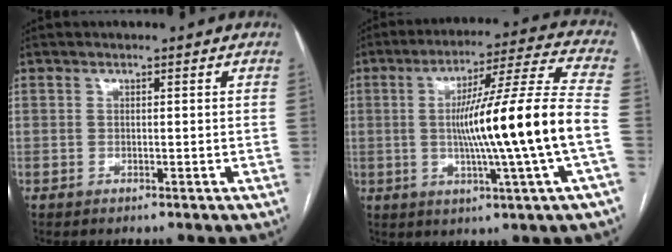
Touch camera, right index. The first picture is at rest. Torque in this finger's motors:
{"motor_torque": [1.59, 0.55, 0.48, 0.21]}